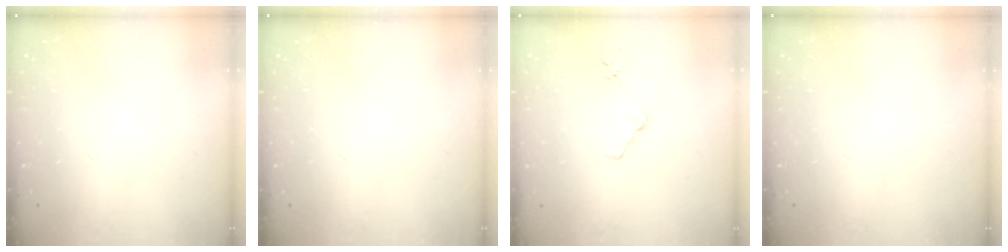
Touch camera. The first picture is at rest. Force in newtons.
{"total": 0.0}
{"total": 1.2, "press": 1.2, "slide": 0.2}
{"total": 0.0}